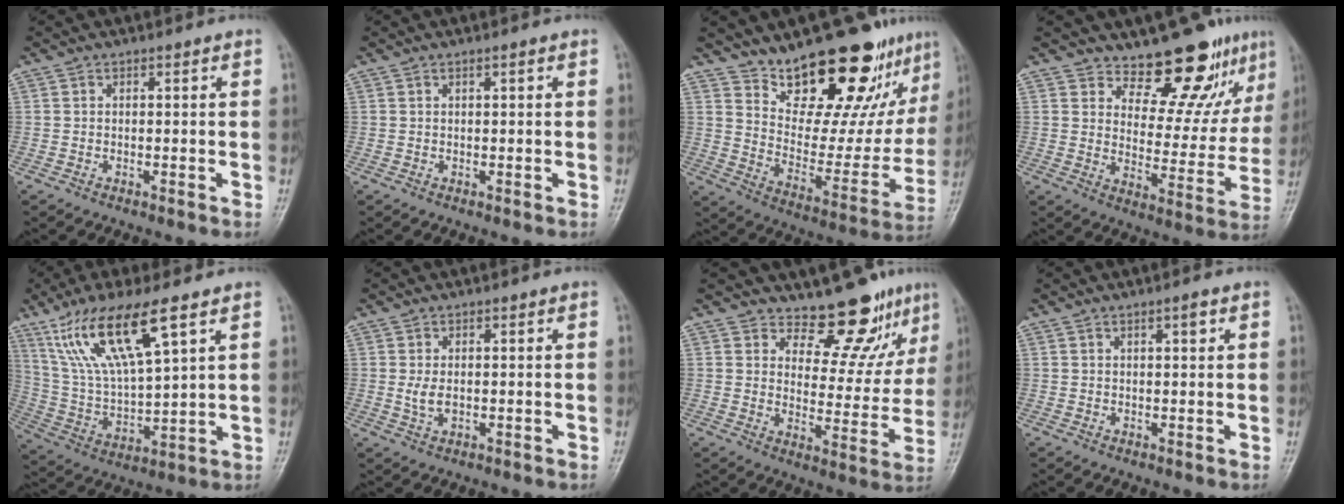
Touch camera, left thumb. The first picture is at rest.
{"total": 0.5, "force": [0.3, 0.1, 0.4], "torque": [-0.007, 0.000, 0.005]}
{"total": 23.8, "force": [17.8, 8.9, 13.1], "torque": [-0.140, -0.111, 0.267]}
{"total": 13.9, "force": [11.1, 5.5, 6.1], "torque": [-0.030, -0.092, 0.159]}
{"total": 16.9, "force": [9.3, 4.2, 13.4], "torque": [-0.265, -0.030, 0.192]}
{"total": 2.6, "force": [0.2, 1.5, 2.0], "torque": [-0.039, -0.007, 0.008]}
{"total": 11.5, "force": [9.8, 4.5, 4.1], "torque": [-0.009, -0.086, 0.136]}
{"total": 1.7, "force": [0.9, 0.4, 1.4], "torque": [-0.016, -0.002, 0.015]}